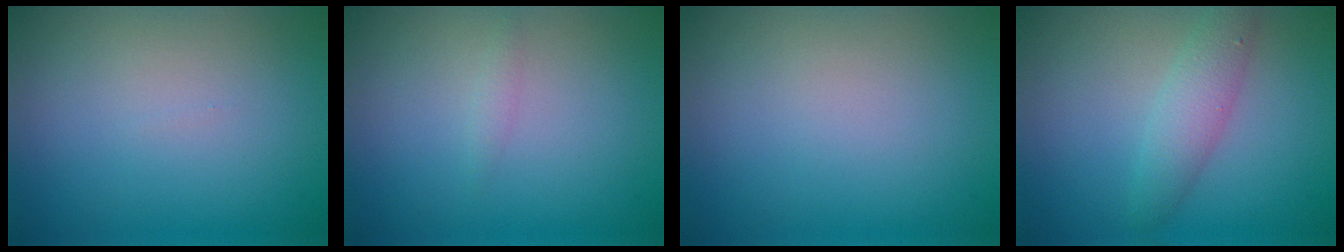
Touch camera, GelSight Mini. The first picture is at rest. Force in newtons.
{"total": 0.6, "press": 0.6, "slide": 0.0}
{"total": 0.0}
{"total": 2.8, "press": 2.8, "slide": 0.1}